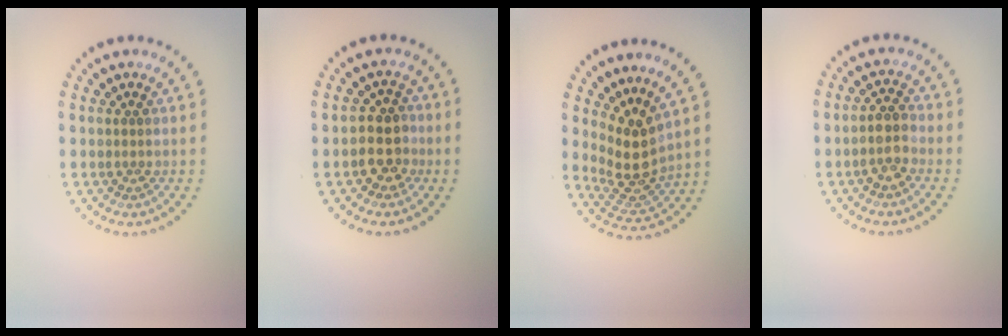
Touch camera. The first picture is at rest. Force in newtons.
{"total": 2.9, "press": 2.6, "slide": 1.3}
{"total": 4.0, "press": 2.9, "slide": 2.7}
{"total": 2.2, "press": 2.0, "slide": 0.8}